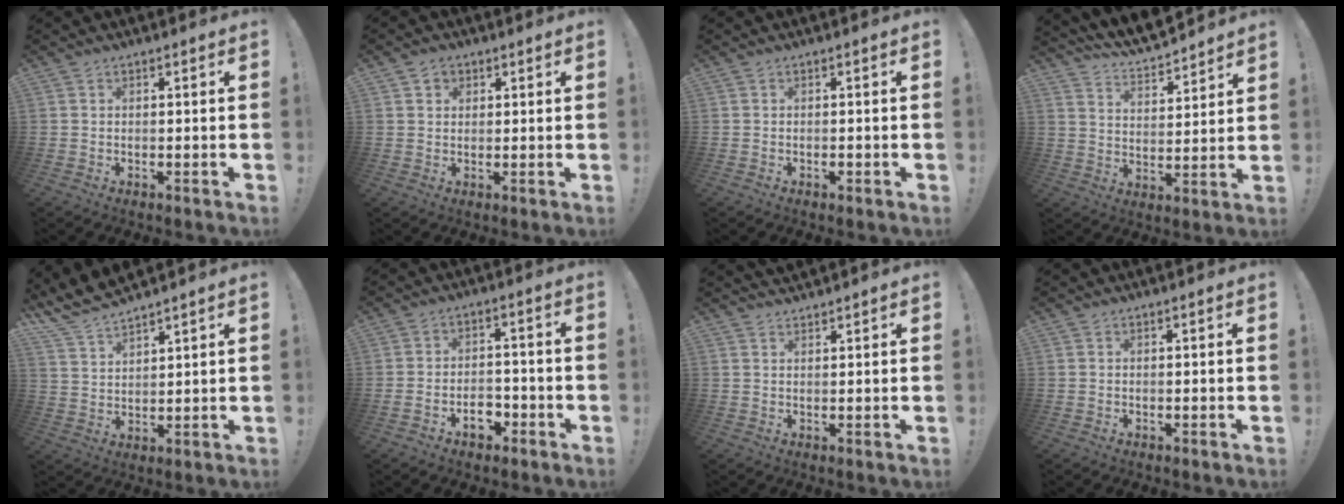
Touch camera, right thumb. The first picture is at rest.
{"total": 3.0, "force": [1.6, 2.4, 0.7], "torque": [-0.005, -0.005, 0.027]}
{"total": 0.8, "force": [-0.6, 0.3, 0.4], "torque": [-0.005, 0.001, -0.012]}
{"total": 8.5, "force": [7.9, 2.0, 2.3], "torque": [-0.055, -0.071, 0.144]}
{"total": 7.3, "force": [6.9, 1.2, 2.0], "torque": [-0.063, -0.049, 0.134]}
{"total": 7.0, "force": [-3.8, 4.5, 3.8], "torque": [-0.036, 0.024, -0.064]}
{"total": 2.0, "force": [2.0, 0.3, 0.1], "torque": [0.004, -0.014, 0.037]}
{"total": 0.0}